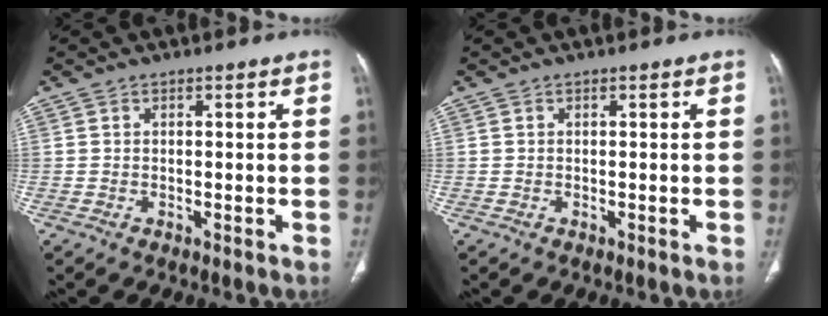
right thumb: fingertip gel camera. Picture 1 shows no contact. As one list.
[{"total": 0.0}]